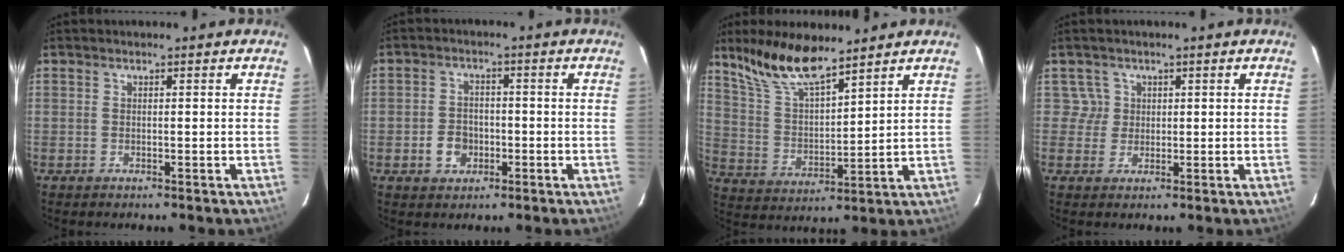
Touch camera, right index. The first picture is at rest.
{"total": 4.7, "force": [-1.8, 3.9, 2.0], "torque": [-0.048, 0.011, -0.023]}
{"total": 11.9, "force": [9.5, 2.7, 6.6], "torque": [-0.127, 0.010, 0.193]}
{"total": 2.7, "force": [0.6, 2.6, -0.3], "torque": [0.020, 0.019, 0.011]}